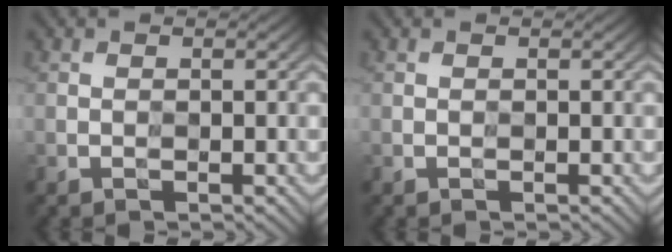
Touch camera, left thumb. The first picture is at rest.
{"total": 0.0}